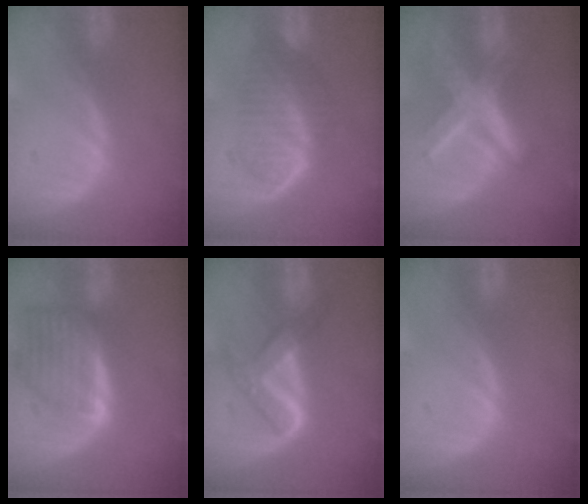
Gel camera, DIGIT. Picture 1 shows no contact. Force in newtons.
{"total": 6.0, "press": 5.7, "slide": 1.6}
{"total": 8.9, "press": 8.9, "slide": 0.7}
{"total": 7.9, "press": 7.2, "slide": 3.3}
{"total": 5.4, "press": 5.4, "slide": 0.1}
{"total": 0.0}